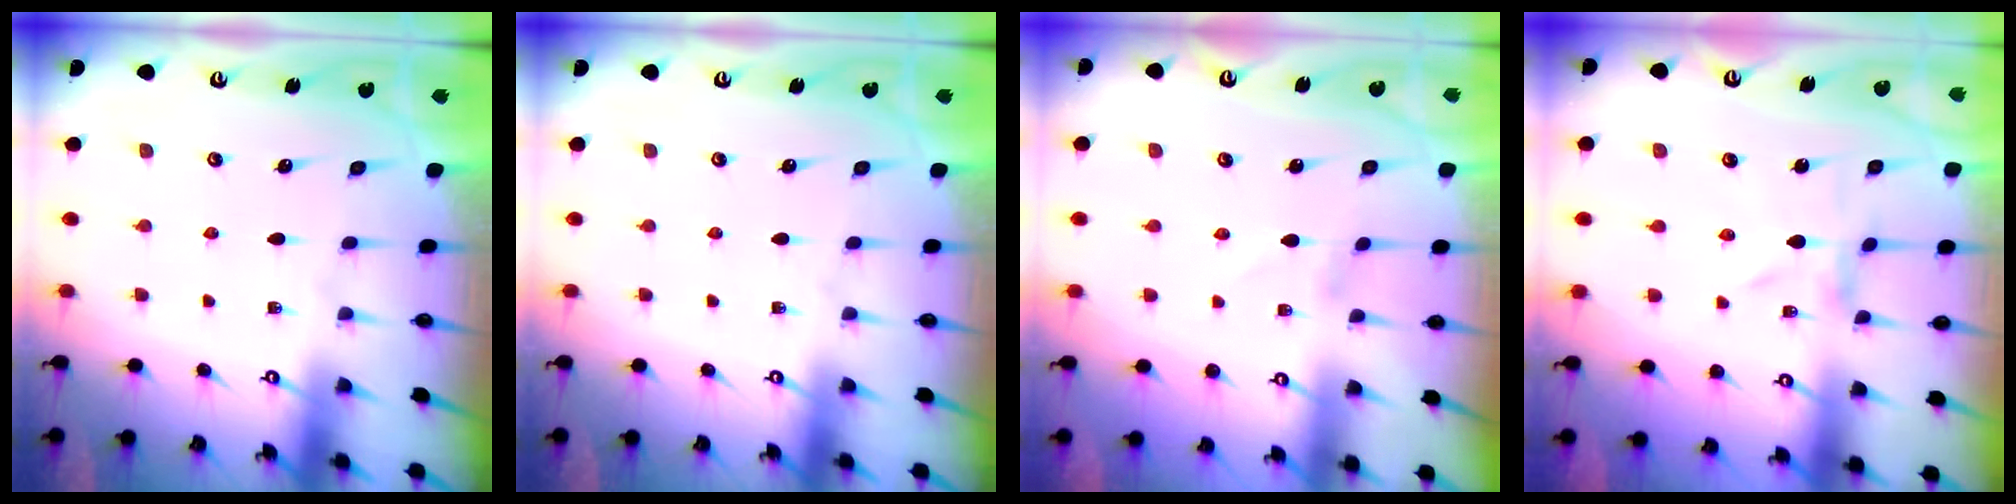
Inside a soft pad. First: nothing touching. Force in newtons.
{"total": 0.0}
{"total": 1.1, "press": 1.1, "slide": 0.1}
{"total": 0.0}